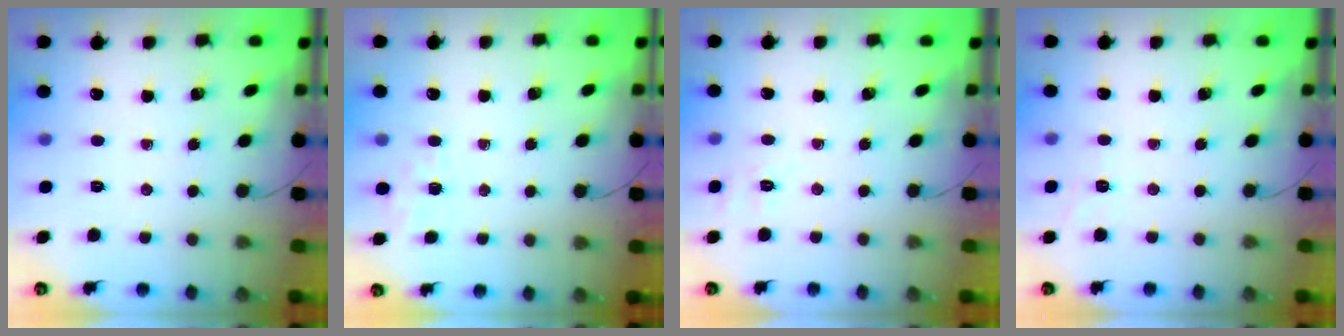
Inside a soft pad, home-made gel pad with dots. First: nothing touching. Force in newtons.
{"total": 1.7, "press": 1.2, "slide": 1.3}
{"total": 1.8, "press": 0.1, "slide": 1.8}
{"total": 2.3, "press": 1.5, "slide": 1.7}